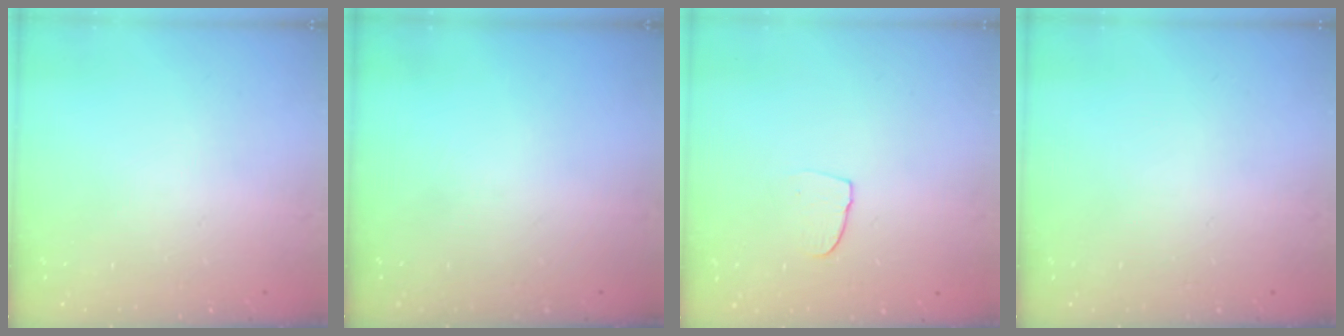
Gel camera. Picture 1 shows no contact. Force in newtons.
{"total": 0.0}
{"total": 5.0, "press": 4.9, "slide": 0.5}
{"total": 0.0}